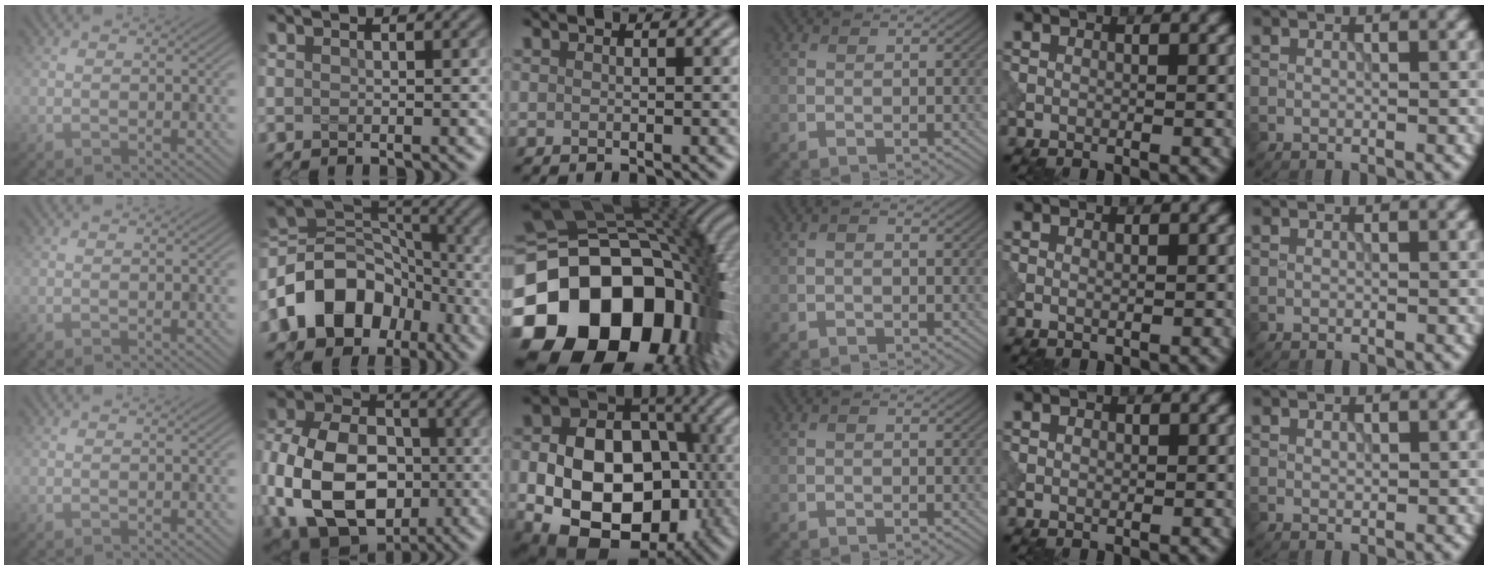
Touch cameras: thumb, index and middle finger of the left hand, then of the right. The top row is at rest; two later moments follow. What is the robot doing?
{"motion": "insert", "object": "peg toy"}